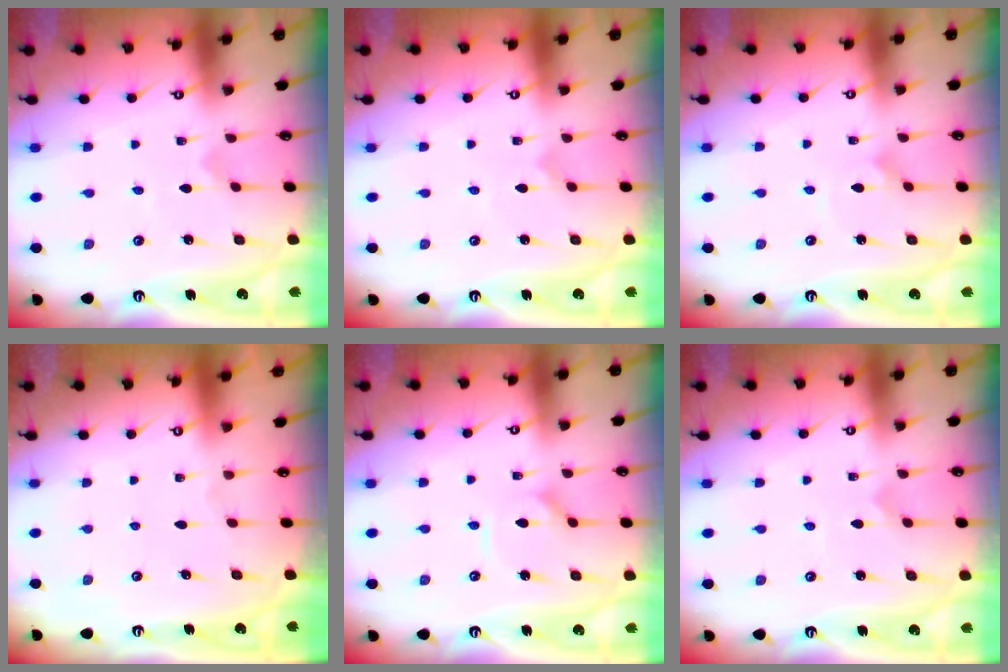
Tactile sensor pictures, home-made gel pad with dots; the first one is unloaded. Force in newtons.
{"total": 0.0}
{"total": 1.5, "press": 1.5, "slide": 0.1}
{"total": 0.0}
{"total": 2.5, "press": 2.5, "slide": 0.3}
{"total": 0.0}